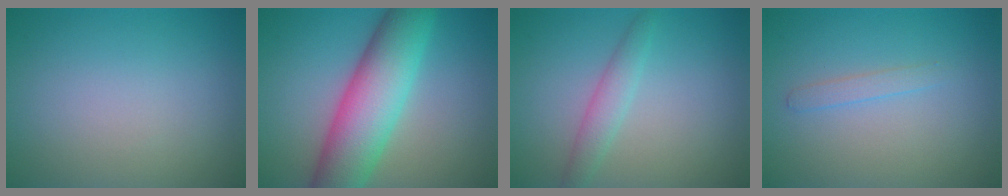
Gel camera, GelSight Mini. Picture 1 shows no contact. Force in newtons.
{"total": 9.3, "press": 9.3, "slide": 0.3}
{"total": 2.0, "press": 2.0, "slide": 0.1}
{"total": 1.0, "press": 1.0, "slide": 0.1}